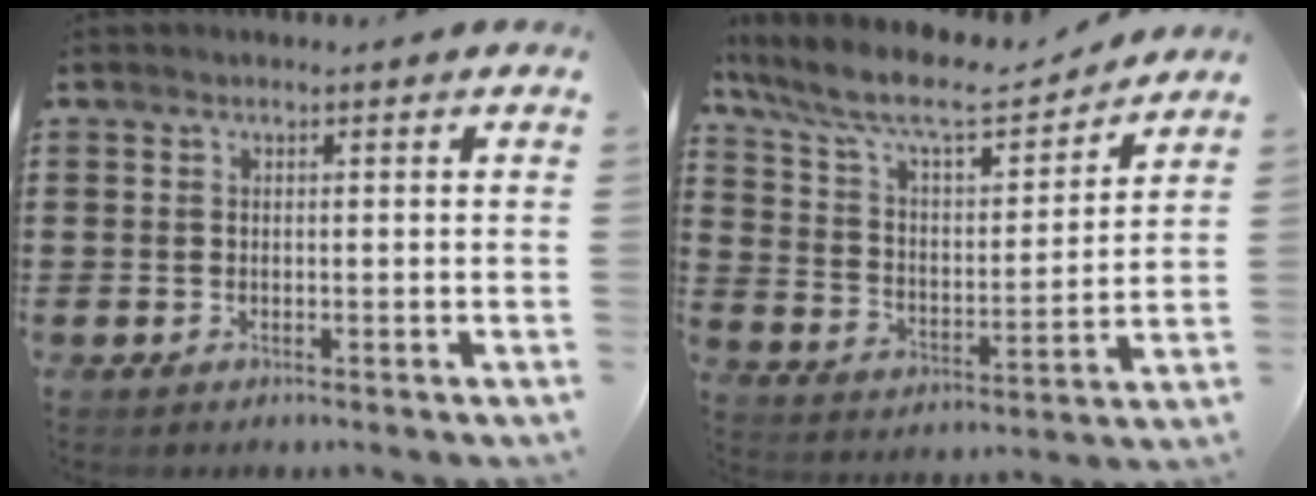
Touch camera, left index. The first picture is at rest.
{"total": 9.5, "force": [8.1, 2.0, 4.5], "torque": [-0.124, -0.044, 0.136]}